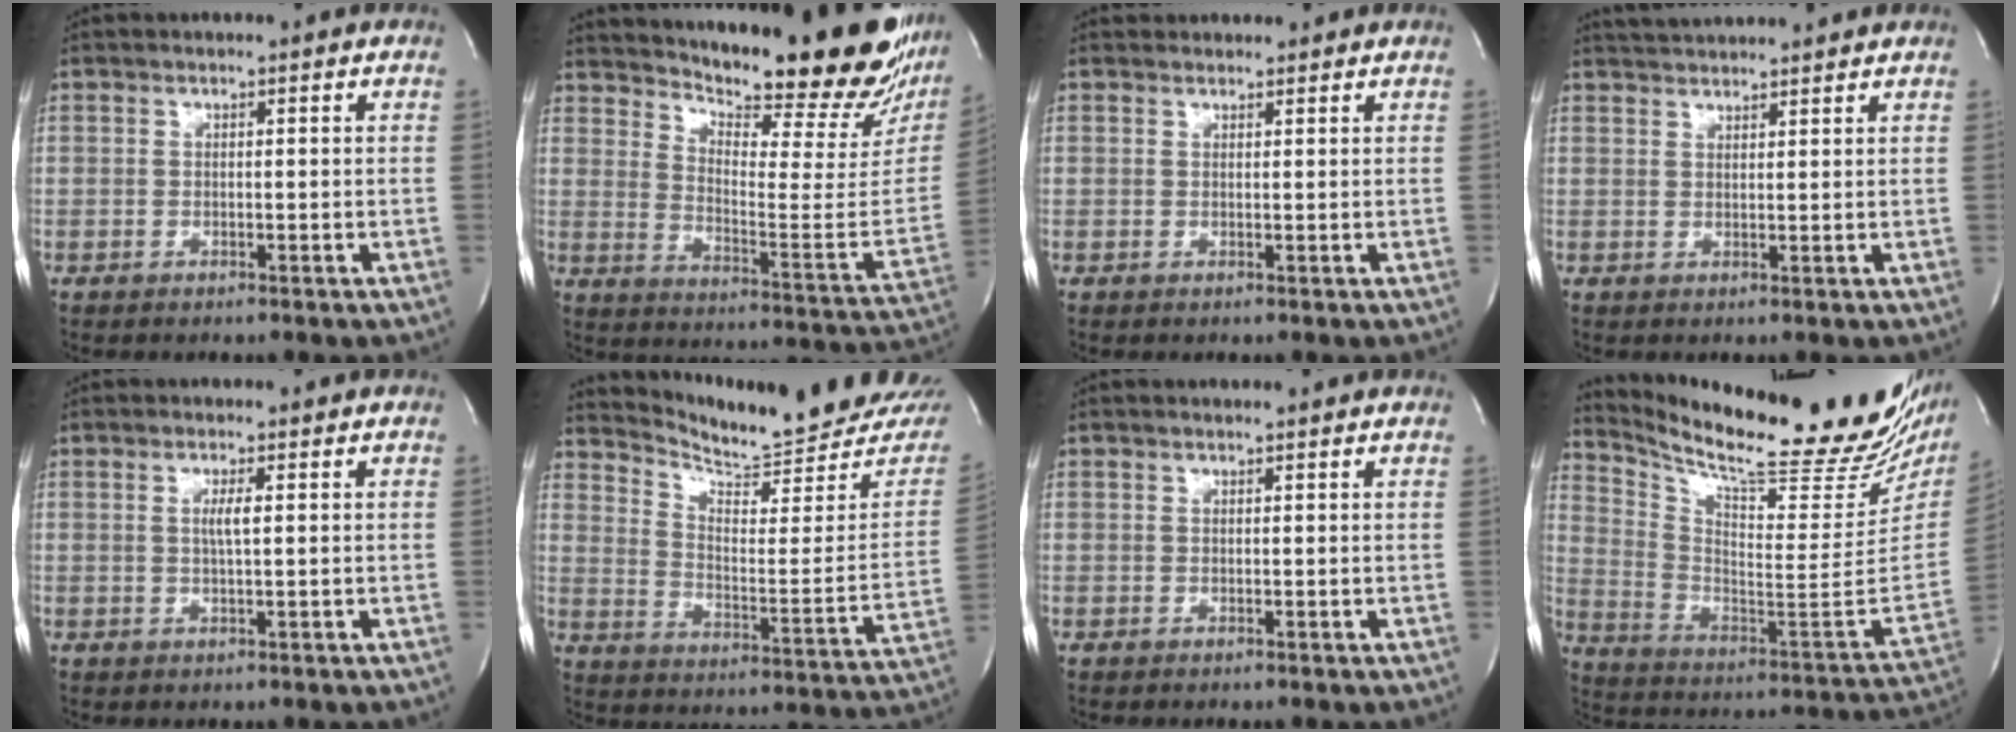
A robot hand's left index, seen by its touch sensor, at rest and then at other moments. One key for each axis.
{"total": 27.9, "fx": 24.2, "fy": 5.4, "fz": 12.6, "tx": -0.207, "ty": -0.100, "tz": 0.304}
{"total": 2.8, "fx": 2.6, "fy": 0.8, "fz": 0.1, "tx": -0.001, "ty": 0.022, "tz": 0.036}
{"total": 6.6, "fx": 6.4, "fy": 0.0, "fz": 1.6, "tx": -0.034, "ty": 0.034, "tz": 0.096}
{"total": 2.0, "fx": 0.4, "fy": -0.1, "fz": 1.9, "tx": -0.042, "ty": -0.001, "tz": 0.008}
{"total": 20.2, "fx": 19.4, "fy": 1.2, "fz": 5.7, "tx": -0.092, "ty": -0.104, "tz": 0.259}
{"total": 1.3, "fx": 1.3, "fy": -0.1, "fz": 0.4, "tx": -0.010, "ty": 0.006, "tz": 0.019}
{"total": 28.0, "fx": 23.6, "fy": 4.3, "fz": 14.5, "tx": -0.242, "ty": -0.071, "tz": 0.331}